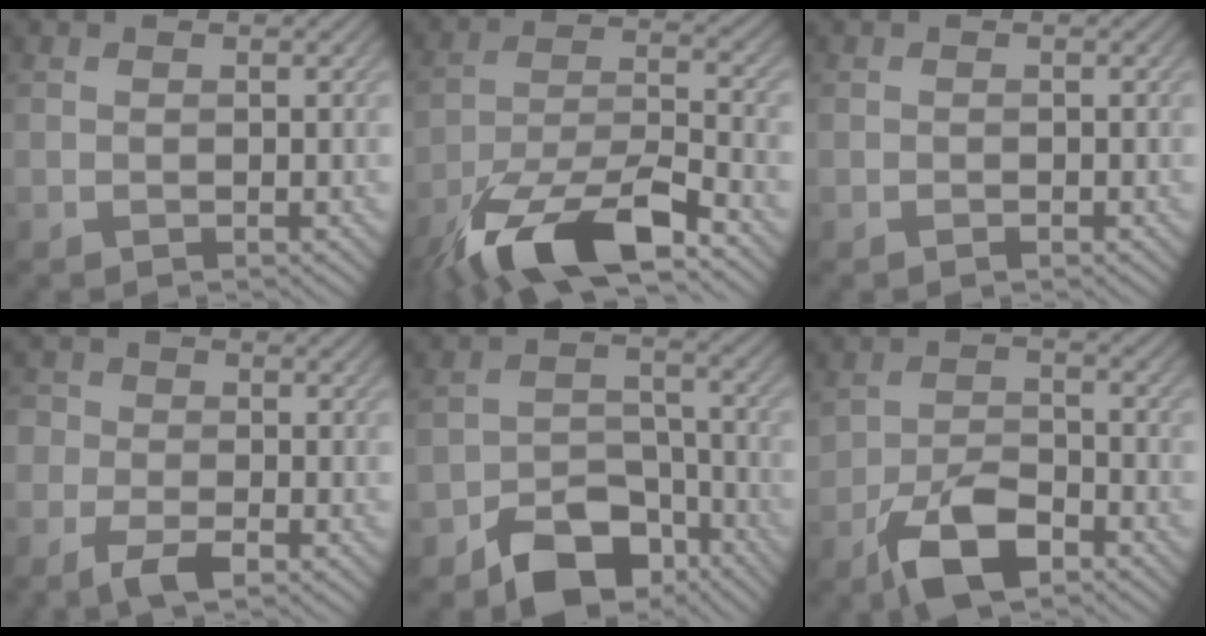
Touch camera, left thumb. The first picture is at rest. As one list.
[{"total": 14.8, "force": [-10.1, 4.2, 10.1], "torque": [-0.203, -0.010, -0.187]}, {"total": 0.6, "force": [-0.3, 0.3, 0.4], "torque": [-0.009, -0.002, -0.004]}, {"total": 4.5, "force": [-2.3, 2.9, 2.6], "torque": [-0.048, -0.002, -0.056]}, {"total": 10.4, "force": [-7.0, 5.9, 4.9], "torque": [-0.078, -0.015, -0.122]}, {"total": 7.5, "force": [-4.2, 3.8, 4.8], "torque": [-0.094, -0.003, -0.084]}]